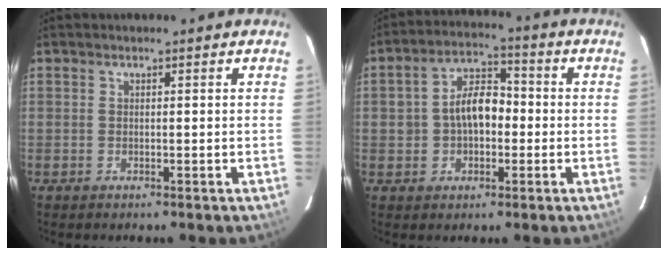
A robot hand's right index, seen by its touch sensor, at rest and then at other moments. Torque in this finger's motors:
{"motor_torque": [0.29, -0.08, 0.33, 0.12]}